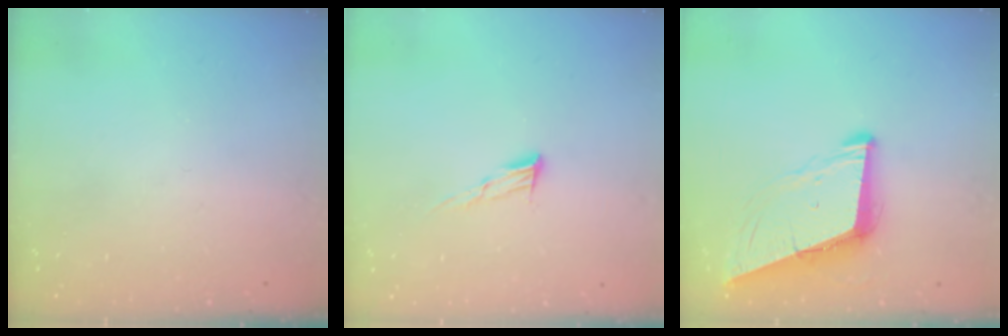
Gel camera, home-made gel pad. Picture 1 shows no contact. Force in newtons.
{"total": 7.3, "press": 7.2, "slide": 1.2}
{"total": 8.9, "press": 8.0, "slide": 3.7}